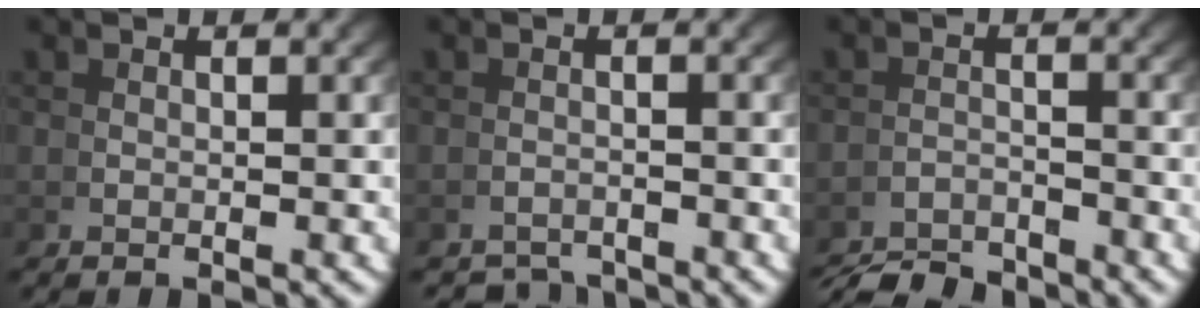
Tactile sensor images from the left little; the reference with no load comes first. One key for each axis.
{"total": 3.3, "fx": -3.3, "fy": 0.1, "fz": -0.2, "tx": 0.020, "ty": -0.010, "tz": -0.052}
{"total": 4.8, "fx": -4.7, "fy": 0.4, "fz": 0.5, "tx": 0.017, "ty": -0.010, "tz": -0.081}